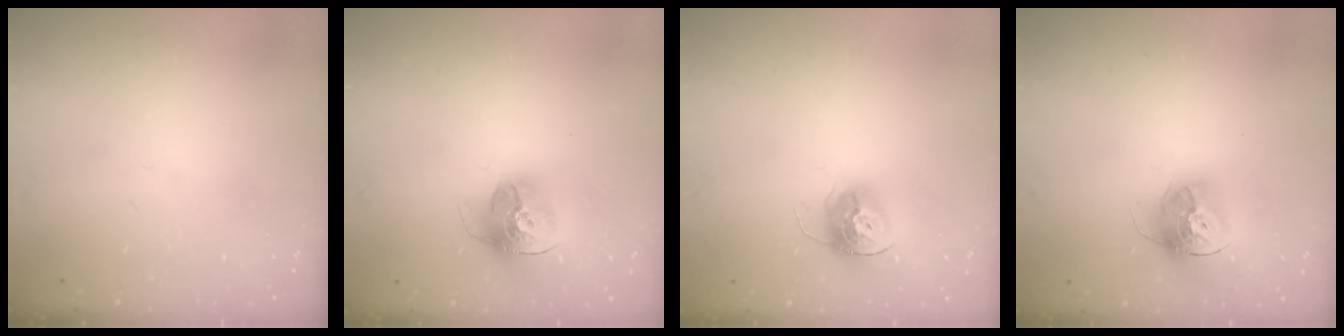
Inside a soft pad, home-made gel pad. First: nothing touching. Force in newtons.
{"total": 16.4, "press": 16.3, "slide": 1.8}
{"total": 12.8, "press": 12.7, "slide": 1.3}
{"total": 15.6, "press": 15.5, "slide": 1.4}